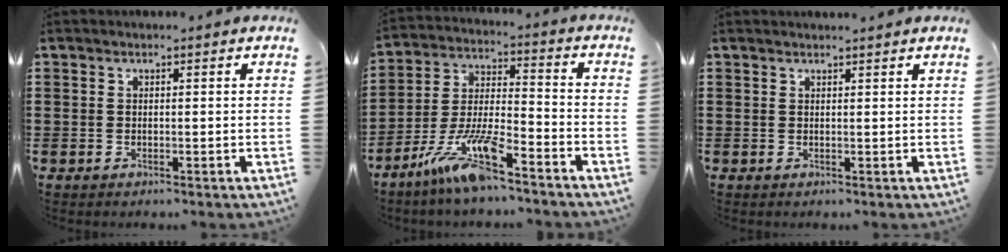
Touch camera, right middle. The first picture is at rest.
{"total": 10.7, "force": [-8.1, 1.4, 6.8], "torque": [-0.155, -0.001, -0.162]}
{"total": 0.9, "force": [0.9, -0.1, 0.0], "torque": [-0.002, -0.004, 0.018]}